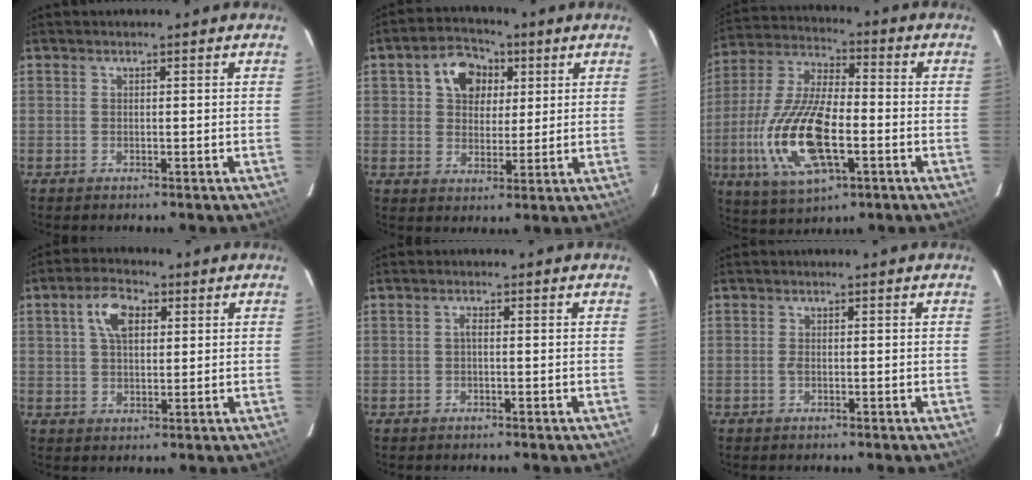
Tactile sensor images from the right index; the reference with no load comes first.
{"total": 8.7, "force": [3.1, 6.6, 4.7], "torque": [-0.087, 0.024, 0.052]}
{"total": 18.6, "force": [-4.9, 7.7, 16.2], "torque": [-0.349, -0.012, -0.091]}
{"total": 6.6, "force": [2.3, 3.7, 5.0], "torque": [-0.093, 0.018, 0.042]}
{"total": 0.9, "force": [-0.2, 0.3, 0.8], "torque": [-0.016, 0.005, -0.005]}
{"total": 0.7, "force": [-0.2, 0.3, 0.6], "torque": [-0.015, 0.000, -0.004]}